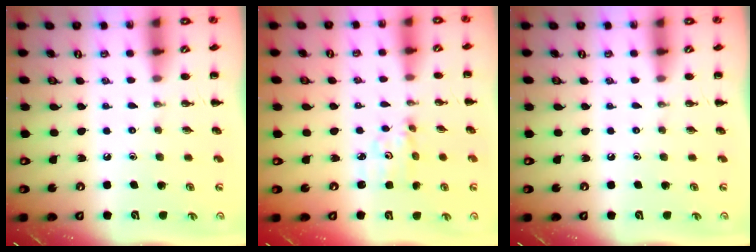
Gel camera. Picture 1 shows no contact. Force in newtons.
{"total": 2.7, "press": 2.7, "slide": 0.3}
{"total": 0.0}